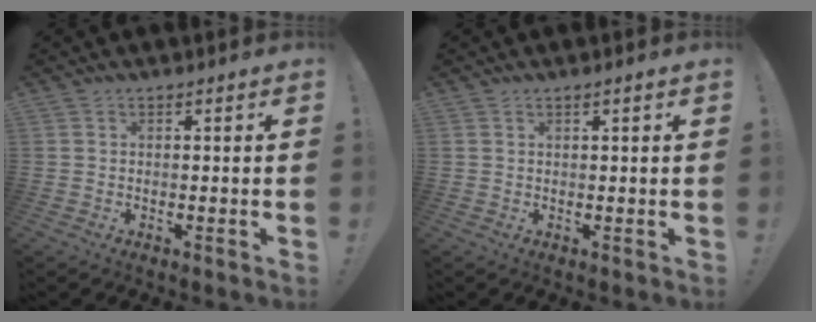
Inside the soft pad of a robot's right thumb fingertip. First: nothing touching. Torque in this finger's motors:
{"motor_torque": [-0.05, 0.01, 0.01, -0.02, -0.09]}